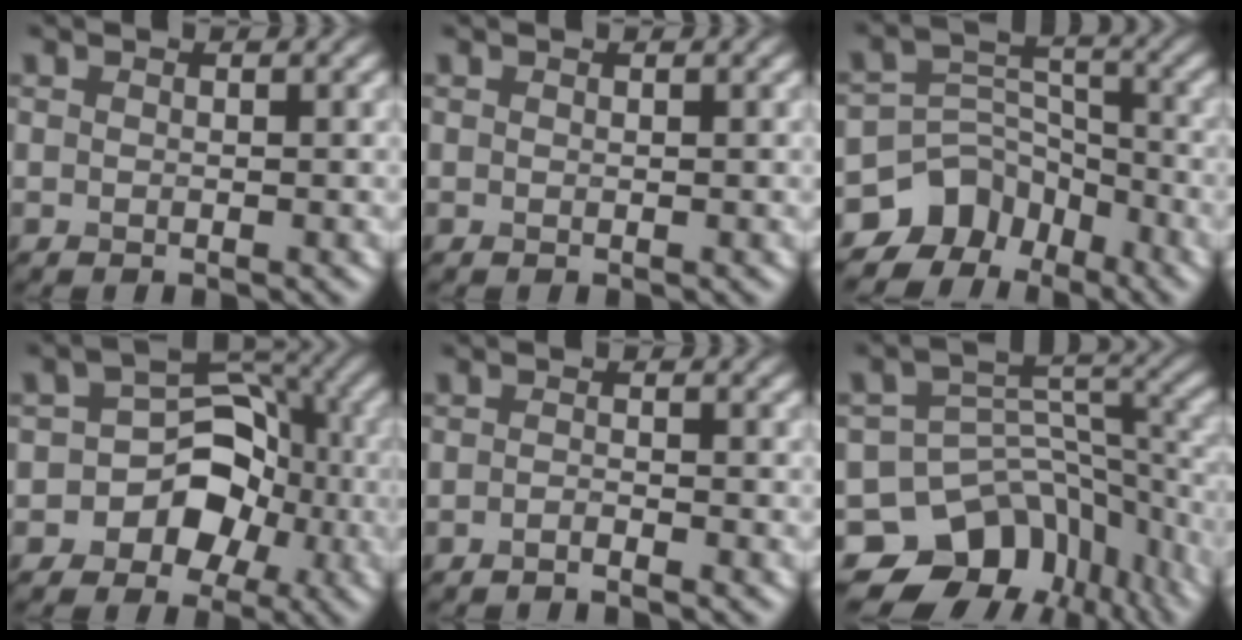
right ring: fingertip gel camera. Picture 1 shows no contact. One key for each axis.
{"total": 0.0}
{"total": 8.0, "fx": -5.9, "fy": 5.2, "fz": 1.7, "tx": -0.009, "ty": 0.014, "tz": -0.101}
{"total": 7.1, "fx": -2.7, "fy": 5.8, "fz": 3.2, "tx": -0.012, "ty": 0.018, "tz": -0.061}
{"total": 1.1, "fx": -0.9, "fy": 0.2, "fz": 0.7, "tx": -0.010, "ty": -0.001, "tz": -0.019}
{"total": 13.7, "fx": -9.1, "fy": 9.2, "fz": 4.4, "tx": -0.082, "ty": 0.012, "tz": -0.118}